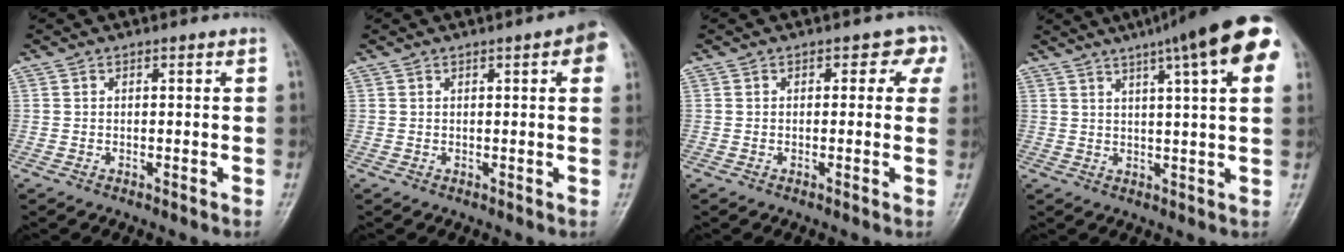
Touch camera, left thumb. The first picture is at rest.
{"total": 4.8, "force": [1.7, 1.1, 4.4], "torque": [-0.043, 0.003, 0.013]}
{"total": 3.5, "force": [1.2, 2.5, 2.1], "torque": [0.020, 0.004, -0.001]}
{"total": 17.7, "force": [9.2, 3.0, 14.7], "torque": [-0.204, 0.009, 0.115]}